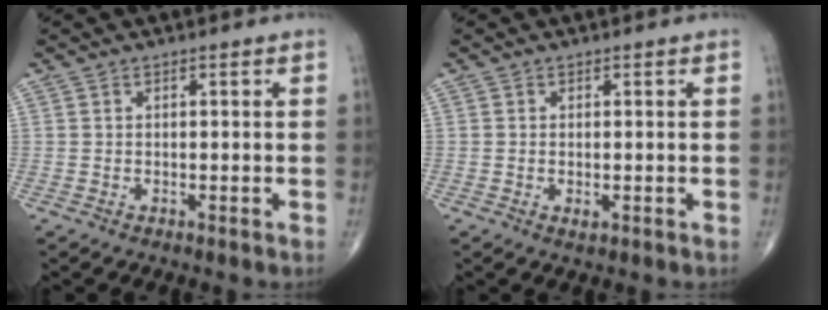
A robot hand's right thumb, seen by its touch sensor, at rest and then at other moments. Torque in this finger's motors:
{"motor_torque": [-0.27, -0.07, -0.49, -0.14, 0.03]}